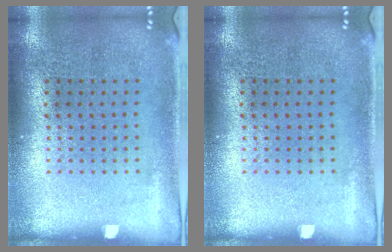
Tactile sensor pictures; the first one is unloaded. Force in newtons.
{"total": 0.0}